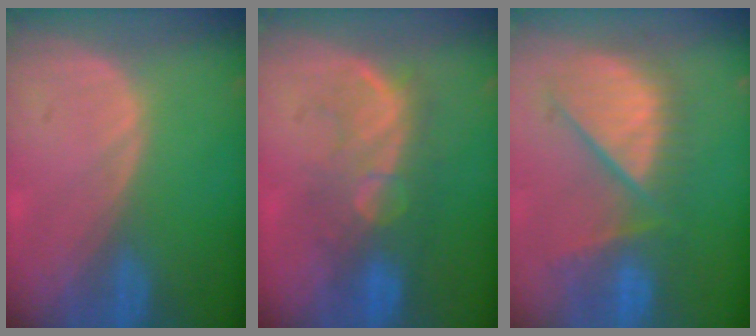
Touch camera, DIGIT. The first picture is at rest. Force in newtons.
{"total": 8.4, "press": 8.1, "slide": 2.2}
{"total": 10.1, "press": 9.5, "slide": 3.5}